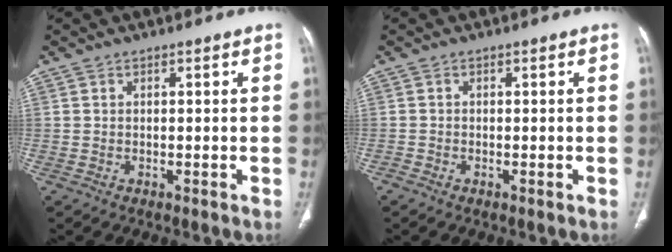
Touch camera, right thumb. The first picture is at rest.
{"total": 0.6, "force": [-0.4, 0.2, 0.3], "torque": [-0.007, -0.002, -0.011]}